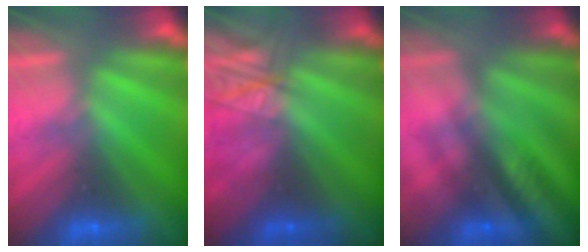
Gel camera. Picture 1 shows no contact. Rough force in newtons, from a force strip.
{"total": 2.3}
{"total": 2.4}